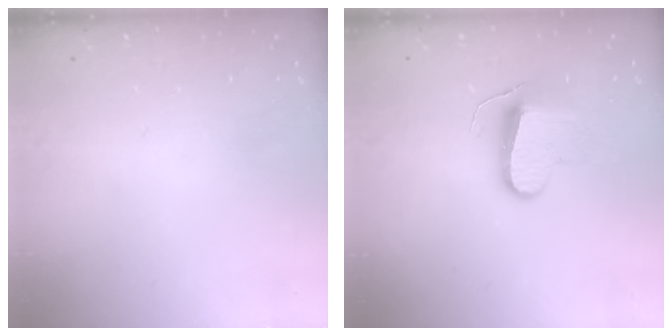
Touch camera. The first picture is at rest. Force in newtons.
{"total": 11.2, "press": 11.1, "slide": 0.8}